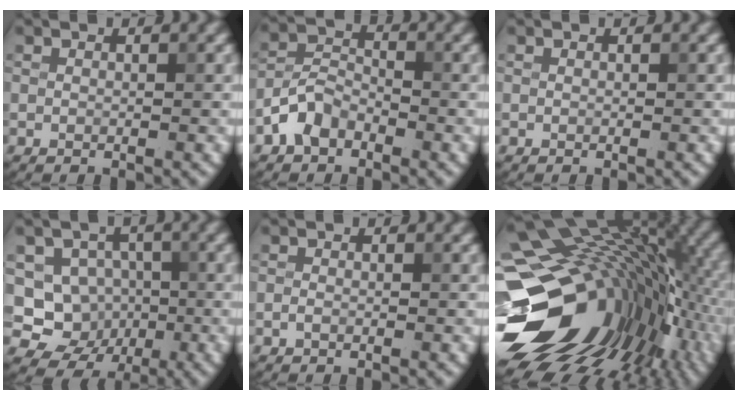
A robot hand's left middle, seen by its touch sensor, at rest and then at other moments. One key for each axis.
{"total": 3.2, "fx": -2.1, "fy": 2.0, "fz": 1.4, "tx": -0.025, "ty": 0.012, "tz": -0.049}
{"total": 0.0}
{"total": 6.8, "fx": -1.4, "fy": 6.2, "fz": 2.4, "tx": -0.025, "ty": 0.000, "tz": -0.045}
{"total": 0.6, "fx": -0.3, "fy": 0.4, "fz": 0.3, "tx": -0.007, "ty": -0.001, "tz": -0.007}
{"total": 18.8, "fx": -1.1, "fy": 12.8, "fz": 13.7, "tx": -0.243, "ty": -0.036, "tz": 0.021}